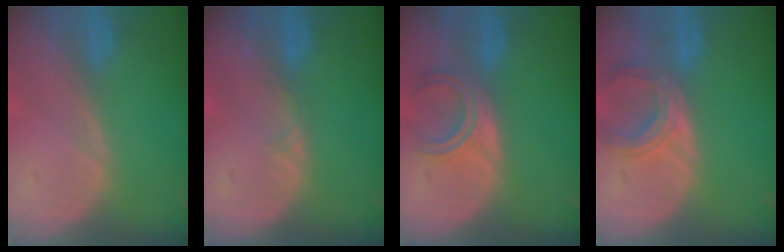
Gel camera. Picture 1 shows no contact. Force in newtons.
{"total": 0.9, "press": 0.8, "slide": 0.2}
{"total": 4.5, "press": 4.5, "slide": 0.7}
{"total": 5.8, "press": 5.6, "slide": 1.6}